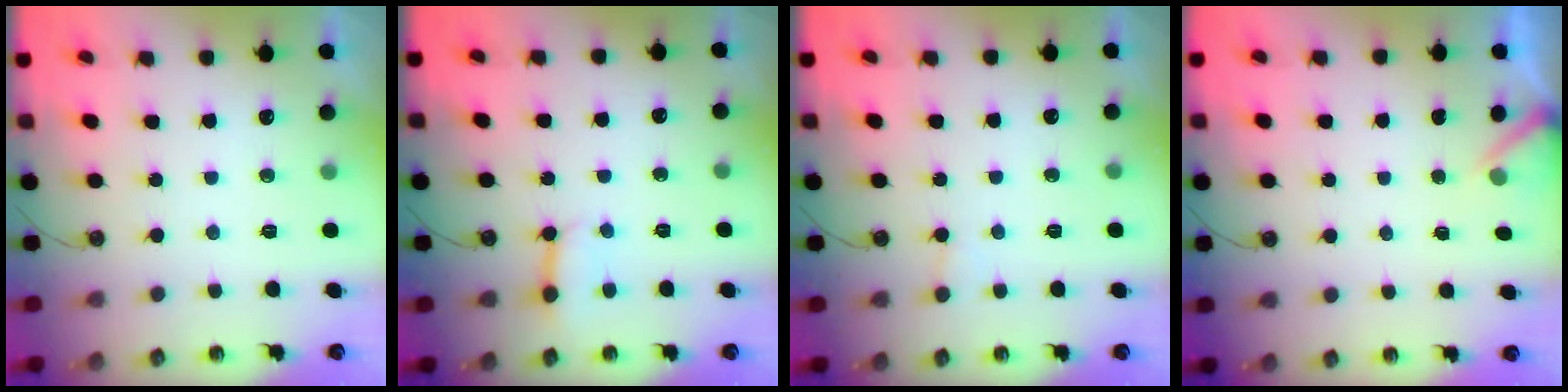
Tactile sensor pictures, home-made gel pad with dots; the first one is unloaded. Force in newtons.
{"total": 2.9, "press": 2.9, "slide": 0.2}
{"total": 4.5, "press": 4.5, "slide": 0.2}
{"total": 2.4, "press": 2.4, "slide": 0.3}